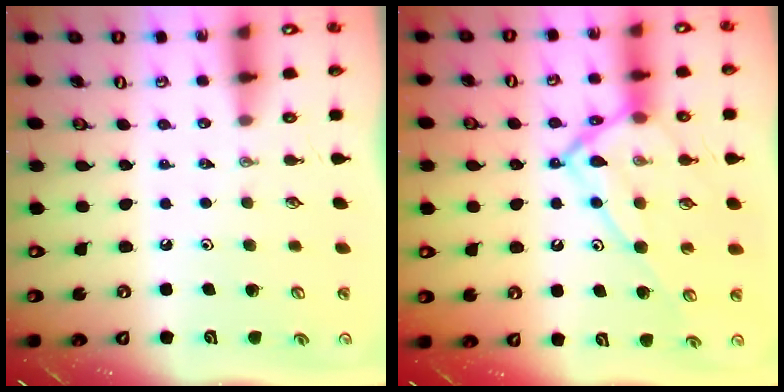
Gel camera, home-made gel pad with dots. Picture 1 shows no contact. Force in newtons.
{"total": 17.6, "press": 17.5, "slide": 1.4}